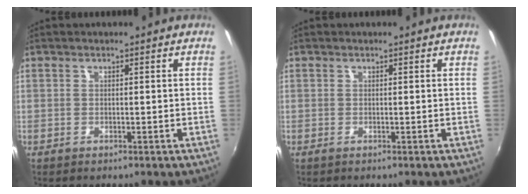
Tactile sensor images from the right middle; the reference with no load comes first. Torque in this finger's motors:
{"motor_torque": [0.00, 0.01, 0.00, 0.00]}